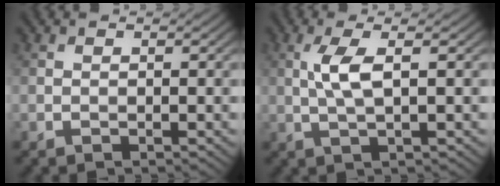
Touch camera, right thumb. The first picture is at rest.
{"total": 4.0, "force": [0.8, 0.8, 3.9], "torque": [-0.085, 0.005, 0.015]}